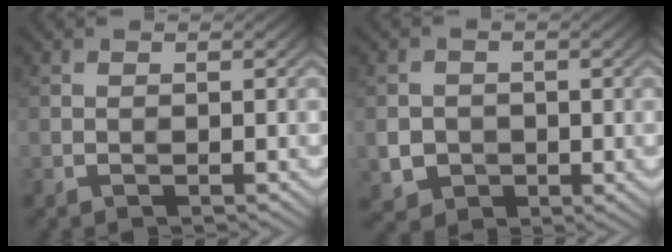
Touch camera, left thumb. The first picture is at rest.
{"total": 3.1, "force": [-0.5, 2.9, 0.8], "torque": [-0.019, -0.010, -0.005]}